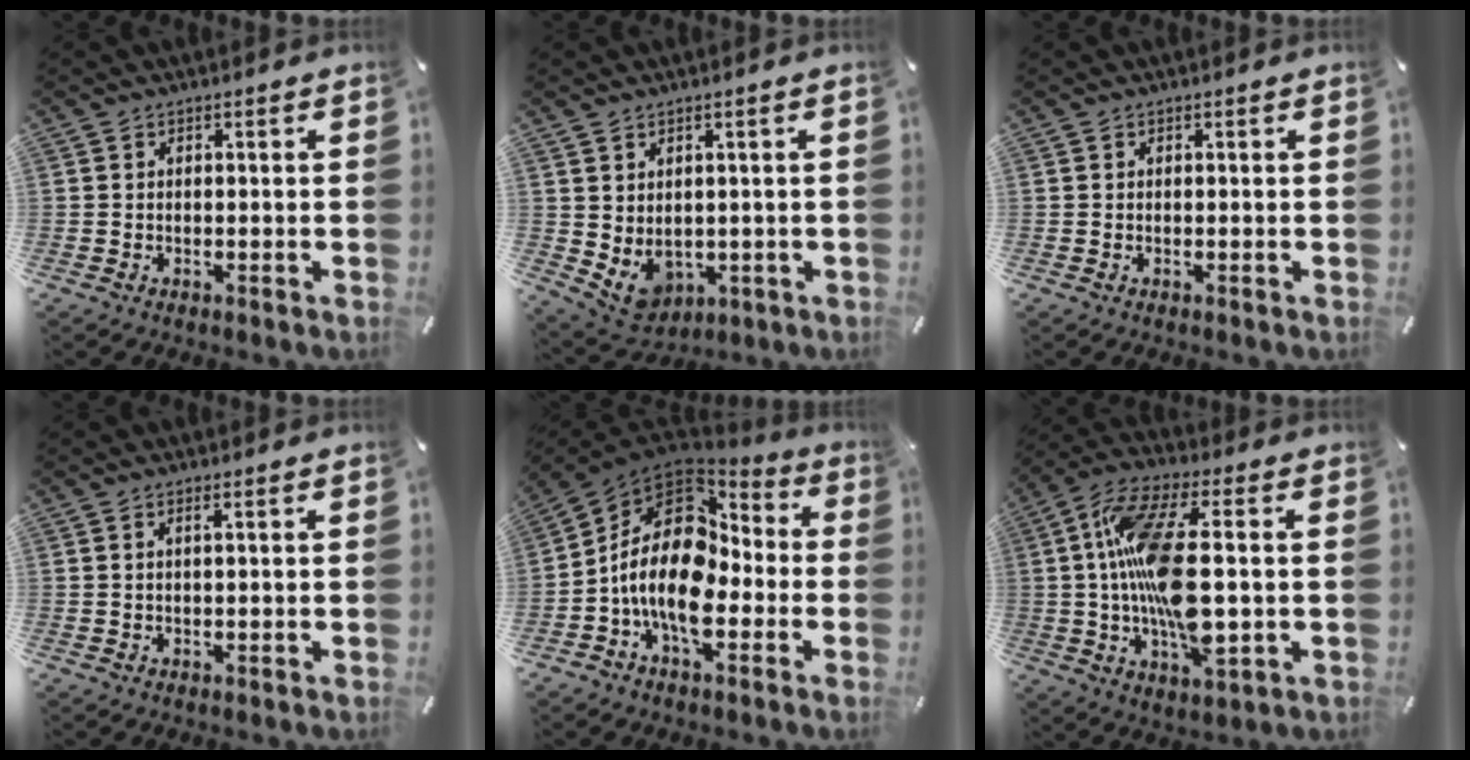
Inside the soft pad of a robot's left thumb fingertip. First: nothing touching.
{"total": 5.7, "force": [1.1, 5.1, 2.3], "torque": [-0.069, -0.018, 0.024]}
{"total": 0.0}
{"total": 1.4, "force": [0.5, 0.1, 1.3], "torque": [-0.026, 0.001, 0.008]}
{"total": 18.4, "force": [-3.5, 12.1, 13.5], "torque": [-0.265, 0.010, -0.061]}
{"total": 18.4, "force": [0.5, 7.0, 17.0], "torque": [-0.351, -0.007, 0.003]}